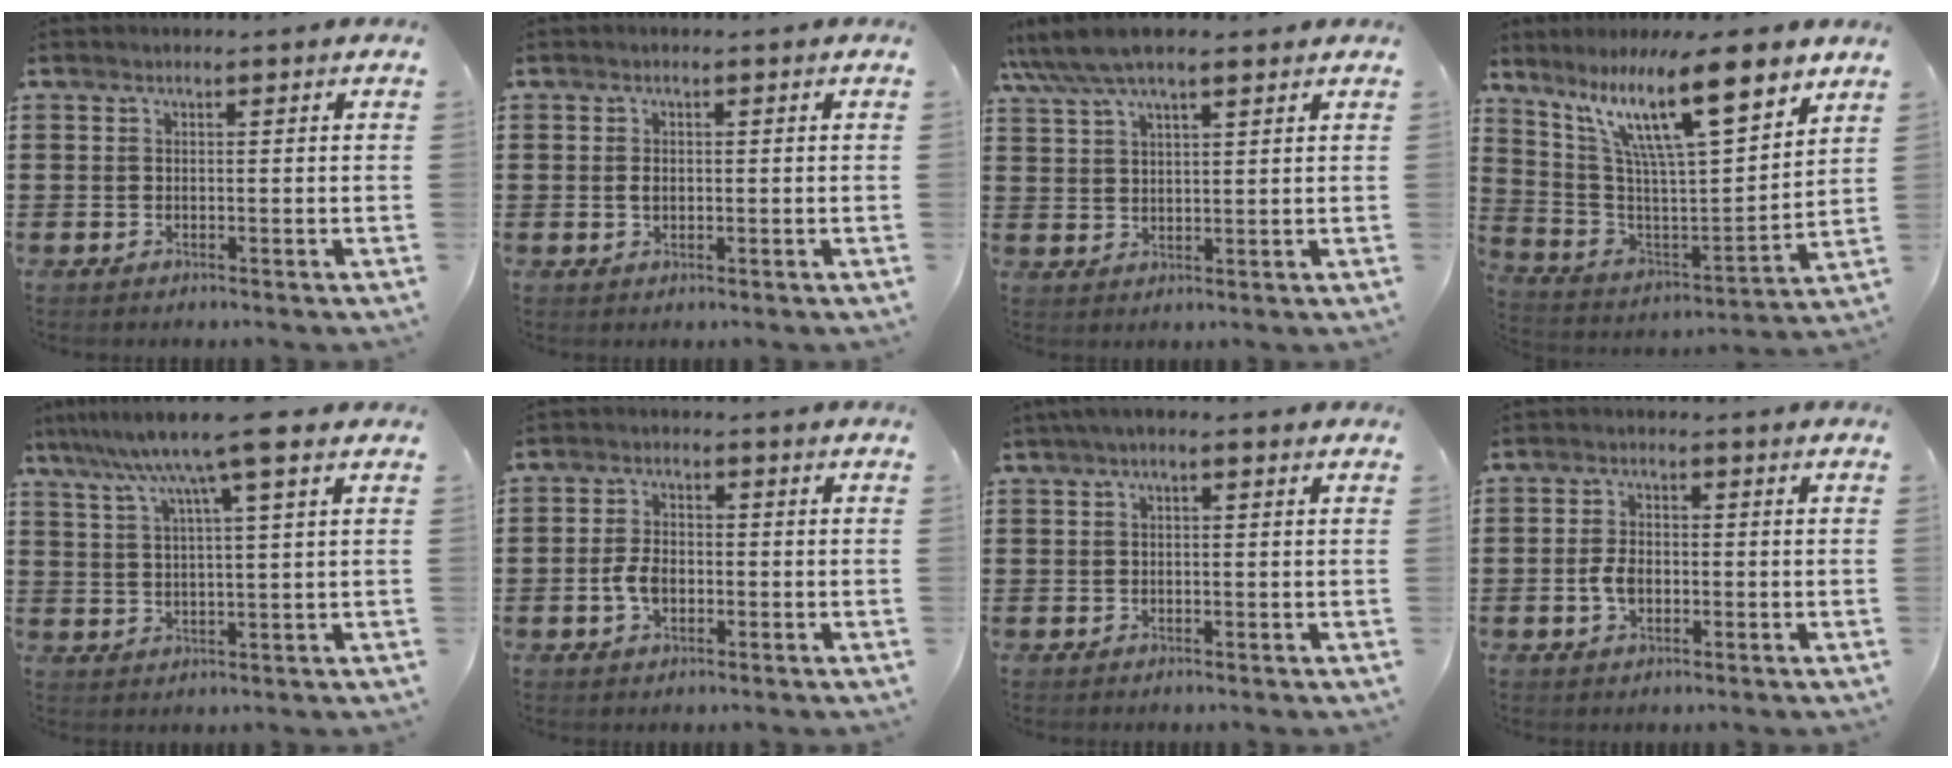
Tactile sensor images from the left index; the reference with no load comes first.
{"total": 1.5, "force": [0.0, 0.9, 1.2], "torque": [-0.026, 0.004, -0.001]}
{"total": 5.6, "force": [4.5, 1.4, 3.0], "torque": [-0.070, -0.004, 0.081]}
{"total": 15.6, "force": [9.8, 3.4, 11.7], "torque": [-0.224, -0.042, 0.160]}
{"total": 9.4, "force": [6.4, 0.1, 6.9], "torque": [-0.151, -0.011, 0.108]}
{"total": 4.1, "force": [-0.9, 2.4, 3.1], "torque": [-0.078, -0.002, -0.022]}
{"total": 1.4, "force": [0.2, 0.2, 1.4], "torque": [-0.024, -0.001, 0.004]}
{"total": 3.7, "force": [-0.6, 2.3, 2.8], "torque": [-0.075, -0.004, -0.018]}